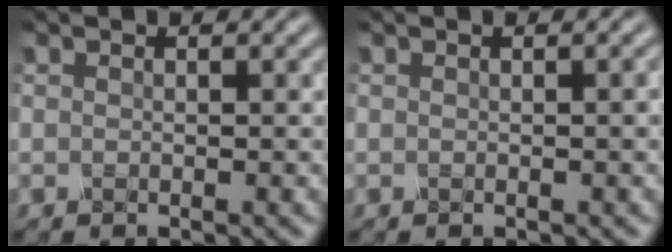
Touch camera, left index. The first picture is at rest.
{"total": 0.8, "force": [0.0, 0.1, 0.7], "torque": [-0.008, 0.004, 0.001]}